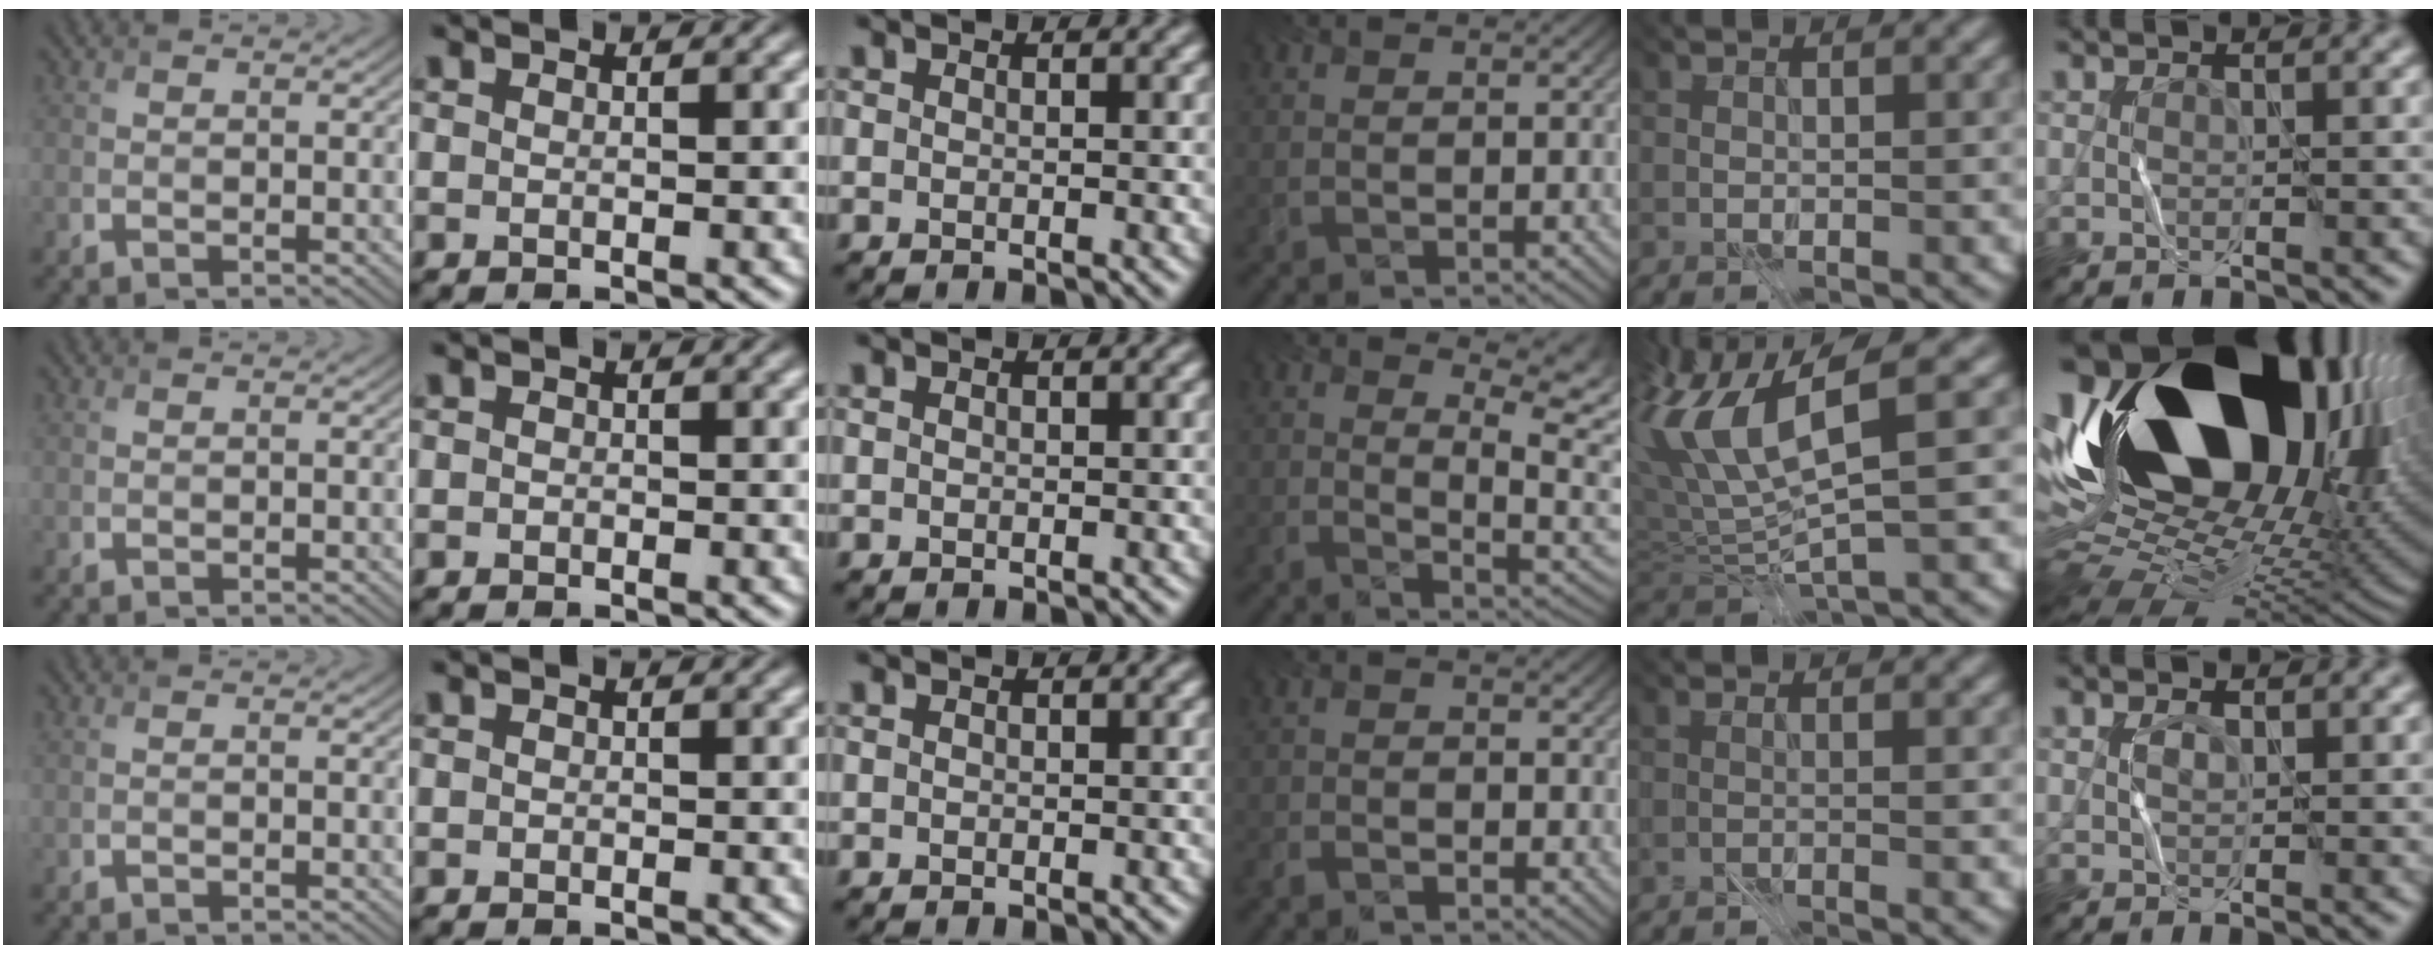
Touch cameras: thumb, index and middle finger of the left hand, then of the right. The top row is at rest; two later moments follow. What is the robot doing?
{"motion": "wrap", "object": "wrapping paper"}